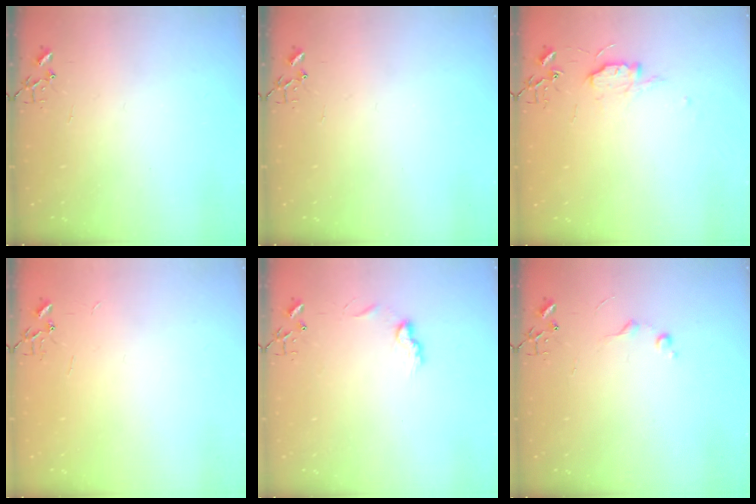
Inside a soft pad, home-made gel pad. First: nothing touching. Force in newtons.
{"total": 0.0}
{"total": 7.3, "press": 7.3, "slide": 0.7}
{"total": 1.8, "press": 1.8, "slide": 0.2}
{"total": 7.6, "press": 7.6, "slide": 0.7}
{"total": 6.8, "press": 6.7, "slide": 0.8}